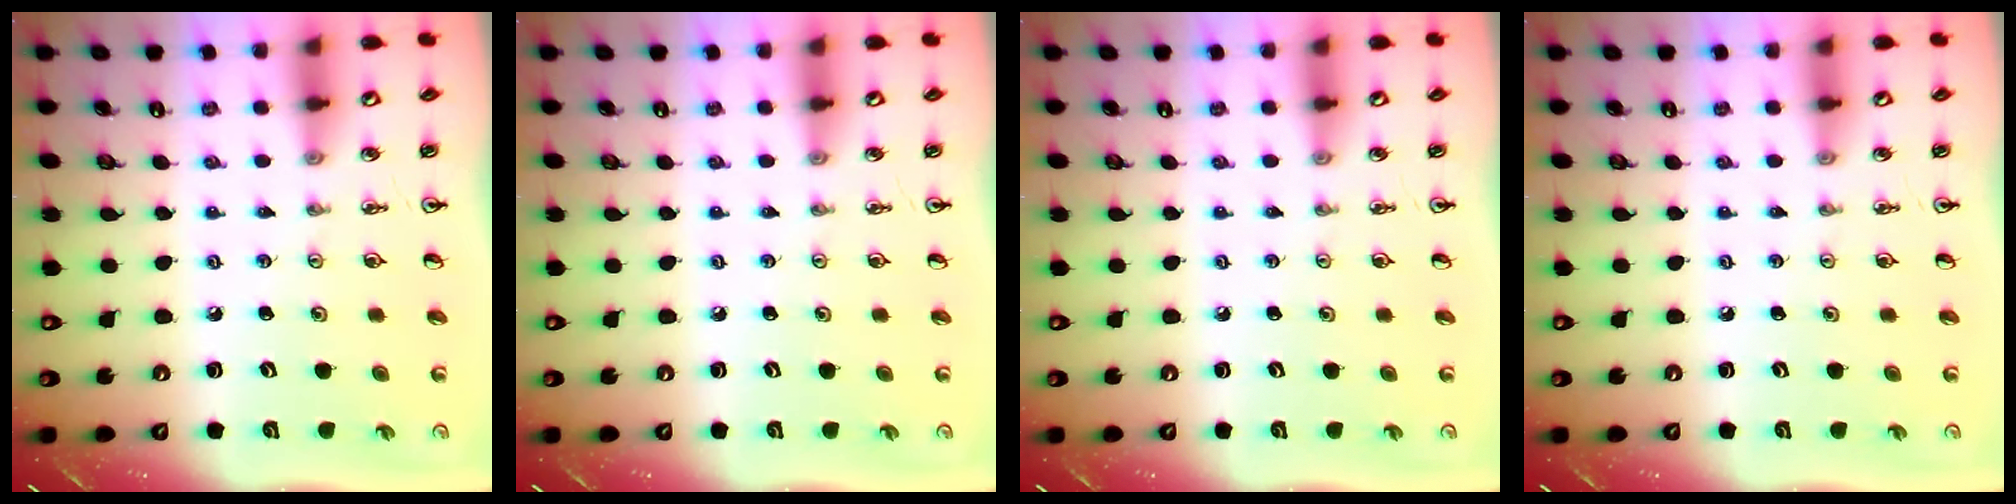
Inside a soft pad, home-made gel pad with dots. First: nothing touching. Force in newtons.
{"total": 0.0}
{"total": 0.0}
{"total": 0.0}